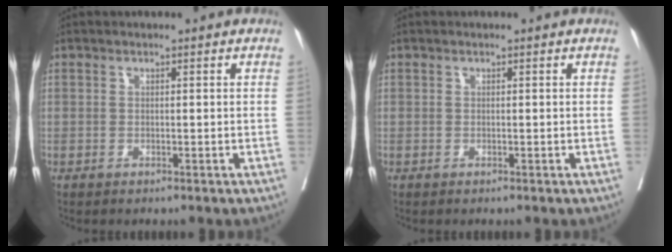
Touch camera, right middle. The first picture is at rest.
{"total": 0.0}